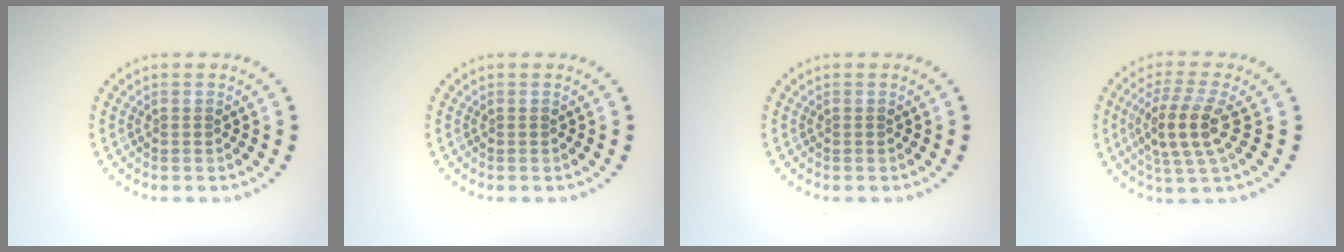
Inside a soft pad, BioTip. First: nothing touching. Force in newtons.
{"total": 0.0}
{"total": 0.0}
{"total": 4.1, "press": 3.6, "slide": 1.9}